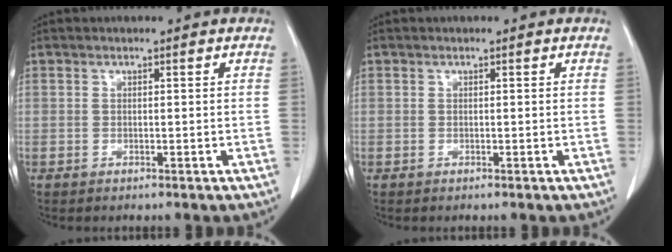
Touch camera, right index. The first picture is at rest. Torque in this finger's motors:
{"motor_torque": [0.00, 0.00, 0.00, 0.00]}